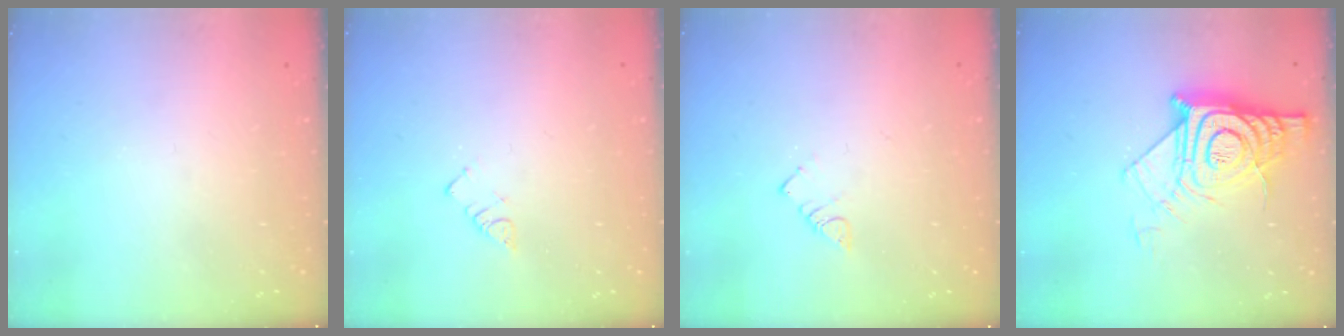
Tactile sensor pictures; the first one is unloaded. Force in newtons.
{"total": 2.7, "press": 2.7, "slide": 0.4}
{"total": 2.8, "press": 2.8, "slide": 0.3}
{"total": 17.0, "press": 17.0, "slide": 1.4}